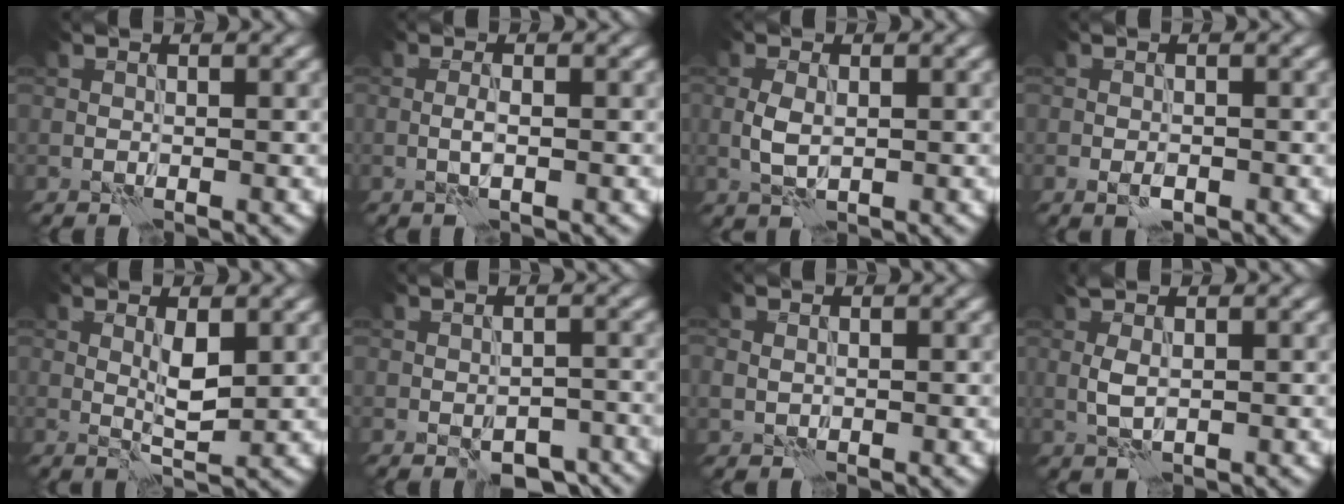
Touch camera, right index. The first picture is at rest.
{"total": 0.9, "force": [0.0, 0.2, 0.9], "torque": [-0.022, 0.000, -0.004]}
{"total": 1.9, "force": [0.1, 1.2, 1.5], "torque": [-0.038, -0.001, 0.001]}
{"total": 1.1, "force": [-0.5, 0.7, 0.7], "torque": [-0.015, -0.003, -0.010]}
{"total": 2.2, "force": [0.8, 0.5, 1.9], "torque": [-0.040, -0.006, 0.016]}
{"total": 4.9, "force": [-3.5, 2.6, 2.3], "torque": [-0.026, -0.006, -0.042]}
{"total": 1.2, "force": [0.3, 1.1, 0.4], "torque": [-0.007, -0.003, 0.008]}
{"total": 1.7, "force": [0.5, 0.7, 1.5], "torque": [-0.040, 0.002, 0.011]}